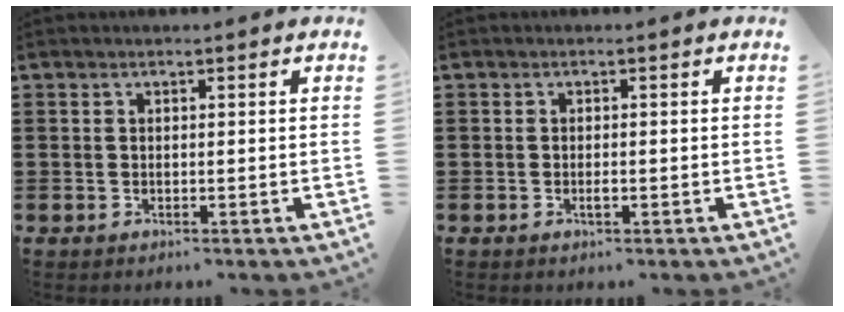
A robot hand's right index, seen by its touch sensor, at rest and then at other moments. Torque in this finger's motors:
{"motor_torque": [0.88, 1.26, 0.00, 0.00]}